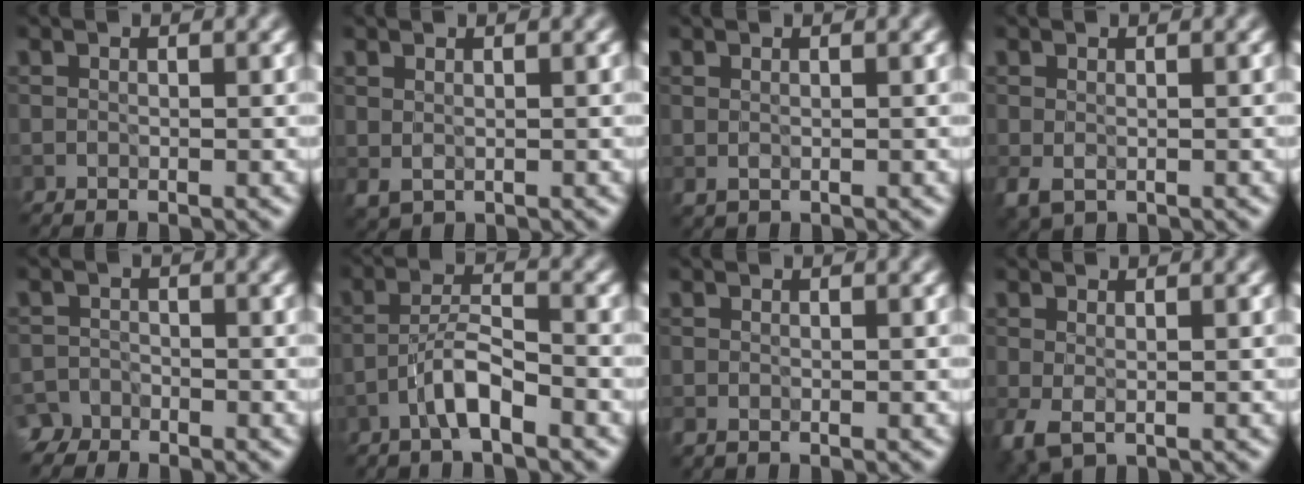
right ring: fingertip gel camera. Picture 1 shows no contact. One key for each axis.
{"total": 0.9, "fx": 0.4, "fy": 0.5, "fz": 0.7, "tx": -0.016, "ty": -0.003, "tz": 0.012}
{"total": 0.6, "fx": 0.2, "fy": 0.3, "fz": 0.4, "tx": -0.010, "ty": -0.001, "tz": 0.007}
{"total": 1.6, "fx": -0.4, "fy": 1.0, "fz": 1.2, "tx": -0.030, "ty": -0.007, "tz": -0.006}
{"total": 2.1, "fx": -1.9, "fy": 1.0, "fz": 0.1, "tx": -0.001, "ty": 0.000, "tz": -0.043}
{"total": 3.7, "fx": -2.2, "fy": 0.7, "fz": 2.8, "tx": -0.053, "ty": 0.014, "tz": -0.048}
{"total": 0.6, "fx": -0.3, "fy": 0.3, "fz": 0.5, "tx": -0.011, "ty": -0.003, "tz": -0.006}
{"total": 2.1, "fx": -0.4, "fy": 1.1, "fz": 1.8, "tx": -0.046, "ty": -0.007, "tz": -0.009}